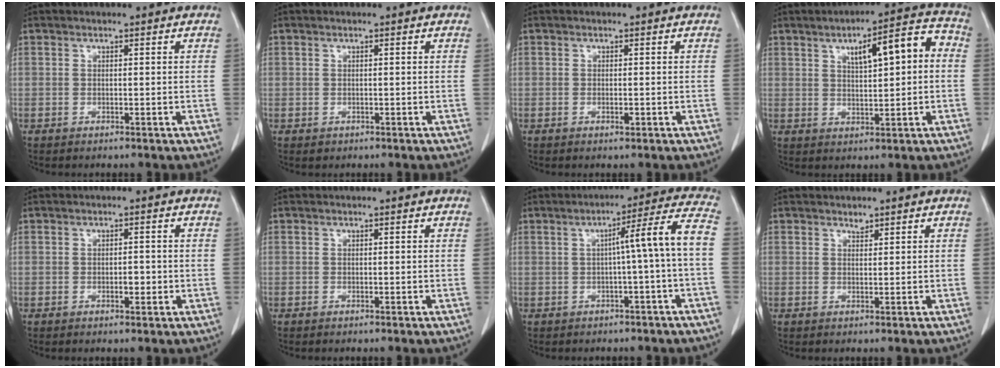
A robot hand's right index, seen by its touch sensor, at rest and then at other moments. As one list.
[{"total": 1.0, "force": [-0.2, 1.0, 0.2], "torque": [-0.002, 0.003, 0.003]}, {"total": 1.1, "force": [-0.4, 0.5, 0.9], "torque": [-0.018, -0.001, -0.004]}, {"total": 10.1, "force": [2.2, 2.9, 9.4], "torque": [-0.133, 0.032, 0.034]}, {"total": 2.1, "force": [-0.5, 1.0, 1.8], "torque": [-0.029, 0.001, -0.005]}, {"total": 0.0}, {"total": 8.8, "force": [-0.7, -1.0, 8.7], "torque": [-0.122, 0.024, -0.009]}, {"total": 1.1, "force": [0.9, 0.5, 0.3], "torque": [-0.003, -0.004, 0.016]}]